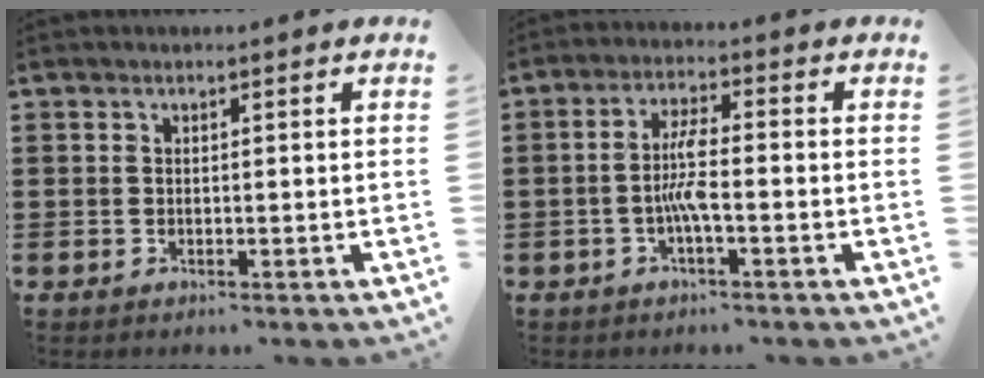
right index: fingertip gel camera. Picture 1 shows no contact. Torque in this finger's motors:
{"motor_torque": [1.25, -0.70, 0.62, 0.19]}